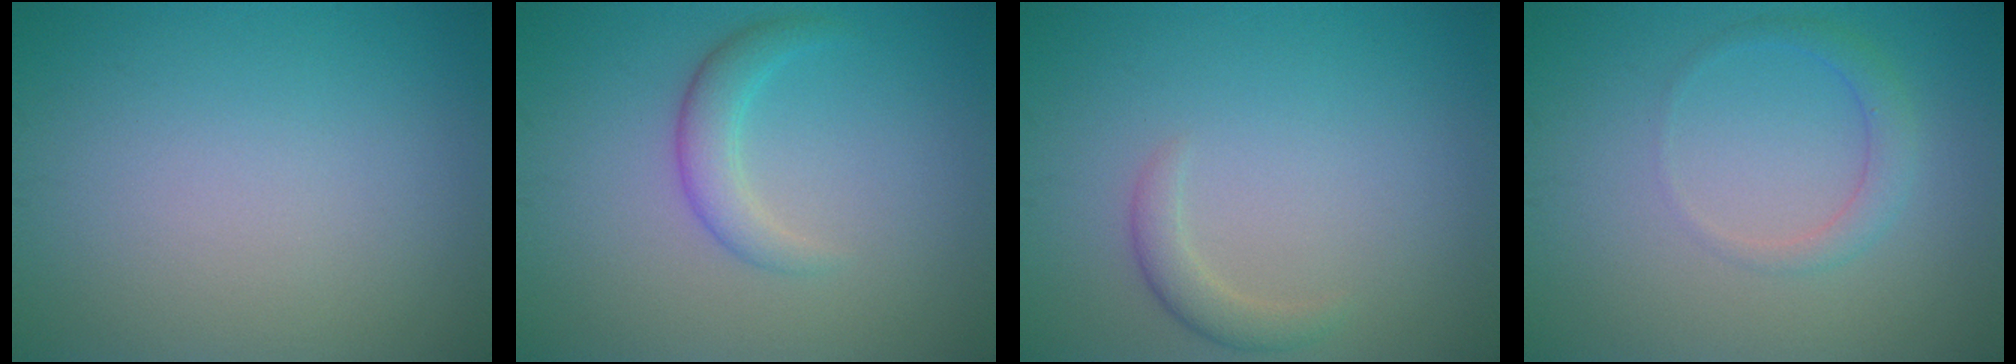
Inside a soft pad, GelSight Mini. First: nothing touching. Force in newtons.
{"total": 2.5, "press": 2.5, "slide": 0.1}
{"total": 1.7, "press": 1.7, "slide": 0.1}
{"total": 1.8, "press": 1.8, "slide": 0.1}